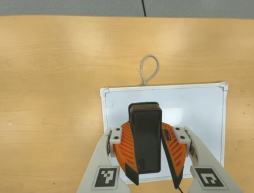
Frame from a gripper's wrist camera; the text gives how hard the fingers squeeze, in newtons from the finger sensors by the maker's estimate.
{"total": 10.3, "left": 10.4, "right": 10.2}